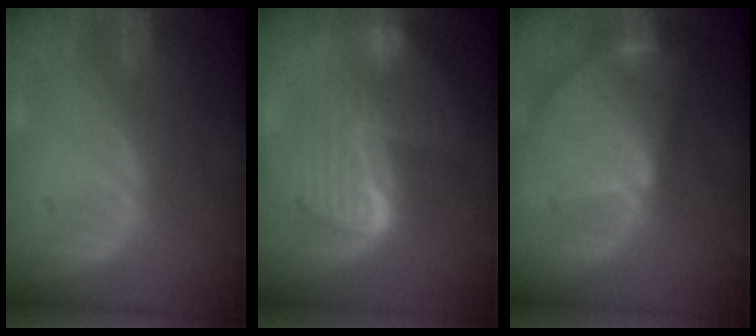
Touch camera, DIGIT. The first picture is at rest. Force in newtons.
{"total": 9.4, "press": 9.4, "slide": 0.8}
{"total": 9.5, "press": 8.2, "slide": 4.8}